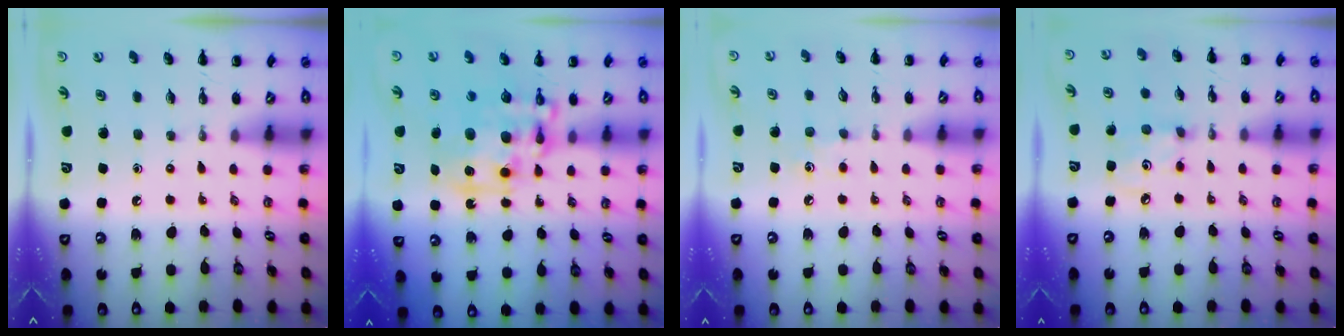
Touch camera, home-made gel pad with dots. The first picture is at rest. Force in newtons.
{"total": 13.5, "press": 13.1, "slide": 3.3}
{"total": 4.7, "press": 4.4, "slide": 1.5}
{"total": 4.2, "press": 4.1, "slide": 1.0}